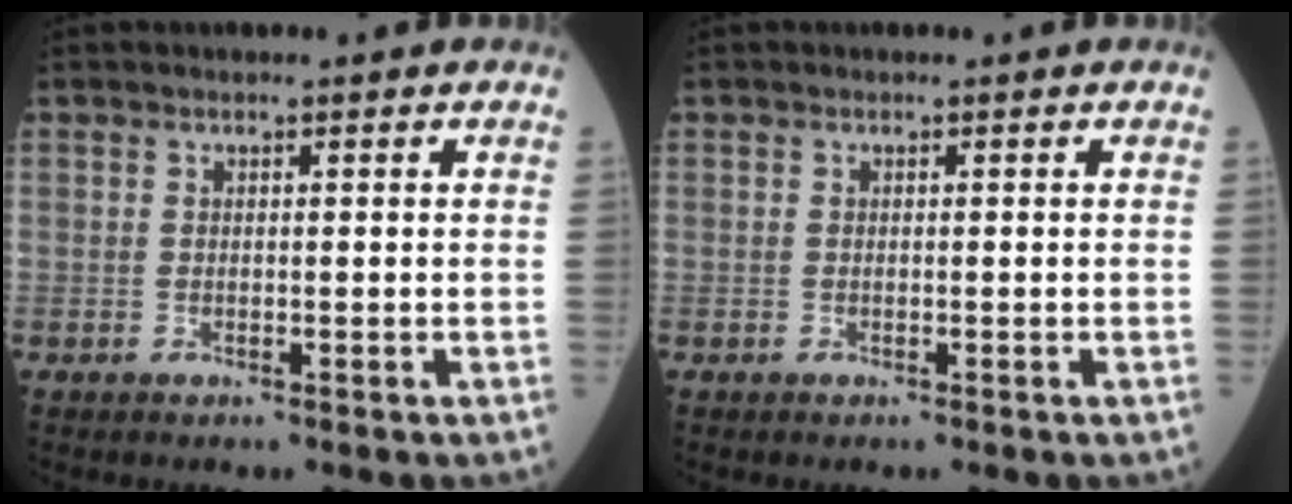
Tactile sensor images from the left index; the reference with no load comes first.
{"total": 0.0}